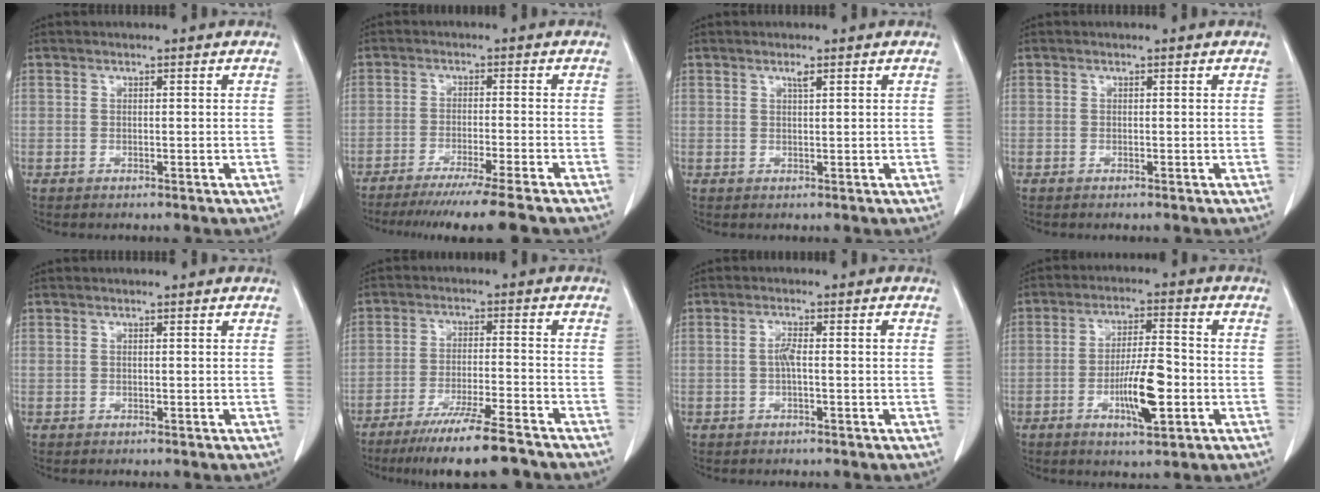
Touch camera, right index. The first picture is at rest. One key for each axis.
{"total": 11.6, "fx": -9.7, "fy": -1.5, "fz": 6.2, "tx": -0.064, "ty": -0.035, "tz": -0.145}
{"total": 1.0, "fx": 0.6, "fy": 0.0, "fz": 0.8, "tx": -0.015, "ty": -0.001, "tz": 0.012}
{"total": 0.0}
{"total": 0.0}
{"total": 11.4, "fx": -9.1, "fy": 0.2, "fz": 6.9, "tx": -0.107, "ty": -0.028, "tz": -0.145}
{"total": 2.7, "fx": -0.3, "fy": 0.3, "fz": 2.6, "tx": -0.051, "ty": 0.008, "tz": -0.003}
{"total": 8.8, "fx": -2.7, "fy": 1.8, "fz": 8.2, "tx": -0.150, "ty": 0.000, "tz": -0.044}